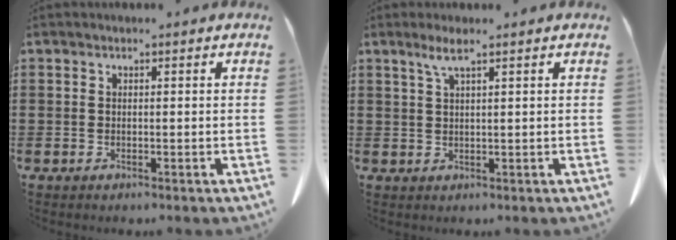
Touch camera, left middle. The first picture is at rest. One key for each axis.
{"total": 2.4, "fx": 1.6, "fy": 0.0, "fz": 1.8, "tx": -0.041, "ty": -0.001, "tz": 0.028}